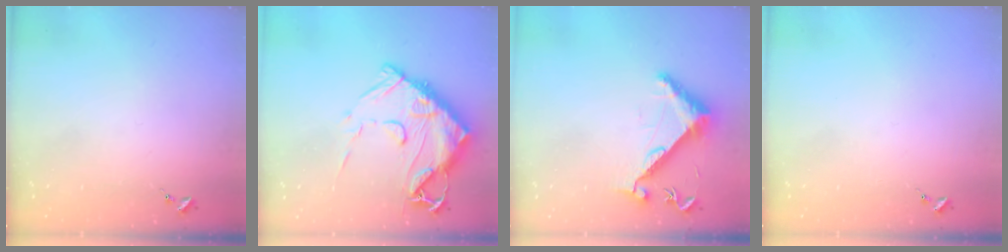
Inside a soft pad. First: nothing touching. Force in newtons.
{"total": 19.3, "press": 19.2, "slide": 1.9}
{"total": 8.6, "press": 8.6, "slide": 0.7}
{"total": 0.0}